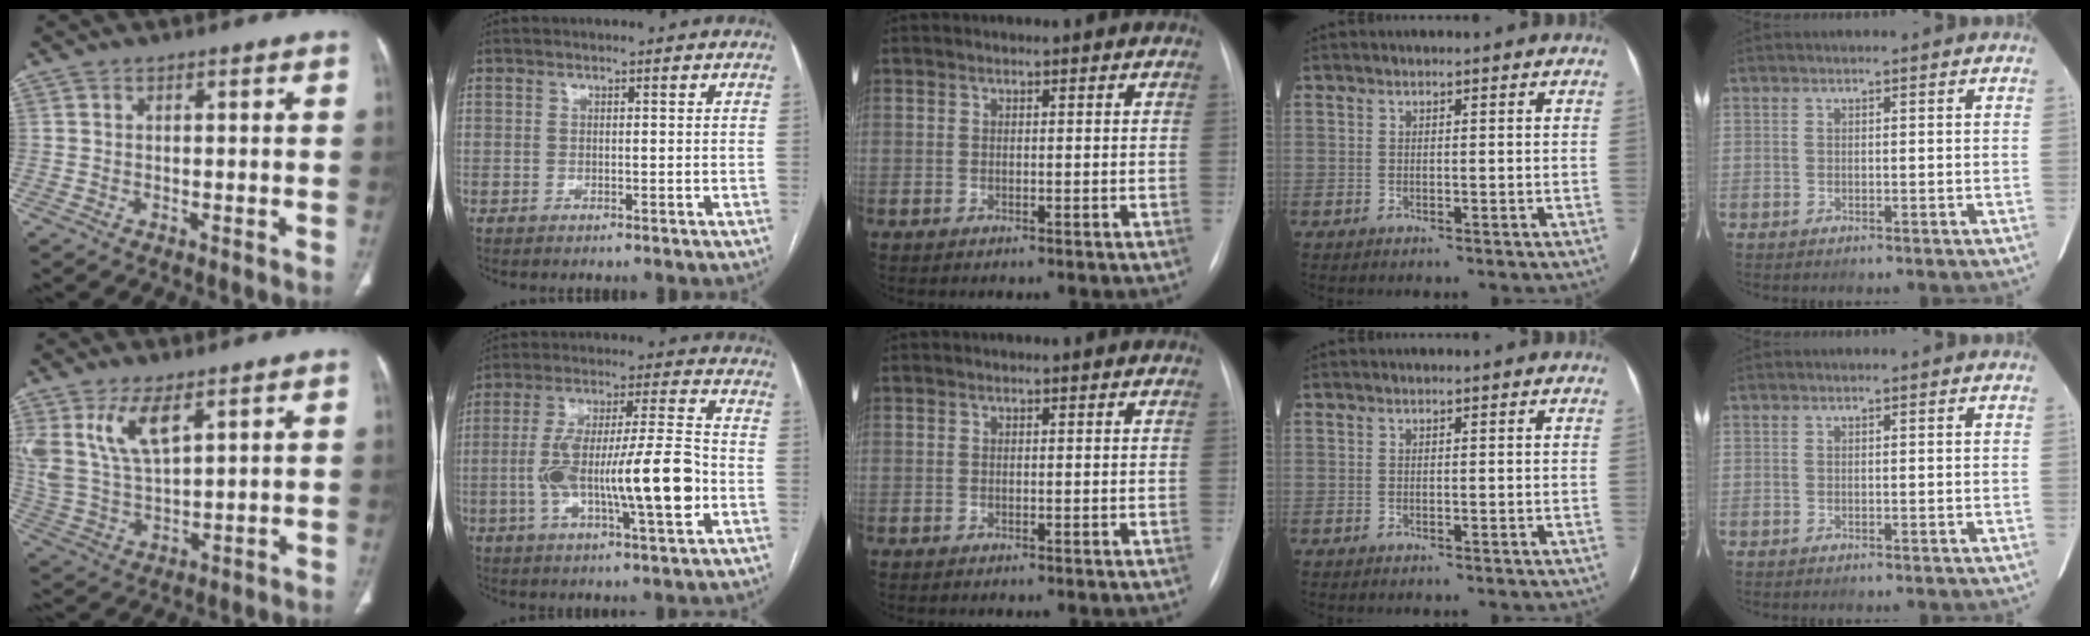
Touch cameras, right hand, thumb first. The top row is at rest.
{"thumb": {"total": 11.0, "force": [5.7, 4.7, 8.1], "torque": [-0.165, -0.022, 0.128]}, "index": {"total": 16.5, "force": [-3.3, 2.2, 16.0], "torque": [-0.287, 0.011, -0.053]}}